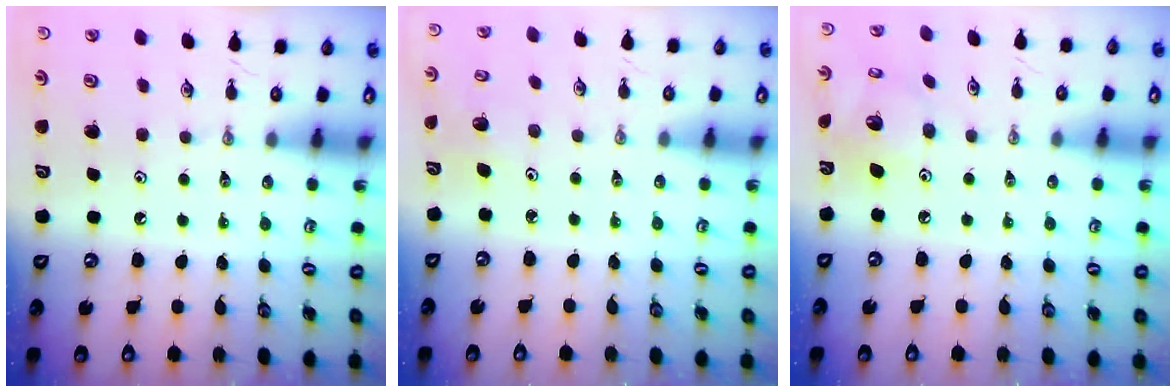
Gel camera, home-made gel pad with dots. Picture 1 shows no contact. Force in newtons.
{"total": 2.9, "press": 2.8, "slide": 0.8}
{"total": 8.1, "press": 8.1, "slide": 0.2}